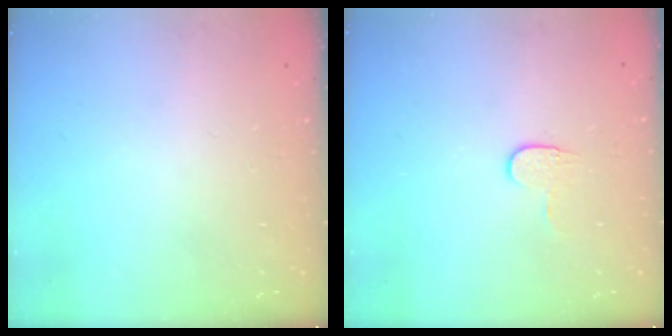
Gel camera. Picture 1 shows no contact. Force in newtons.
{"total": 3.8, "press": 3.8, "slide": 0.4}